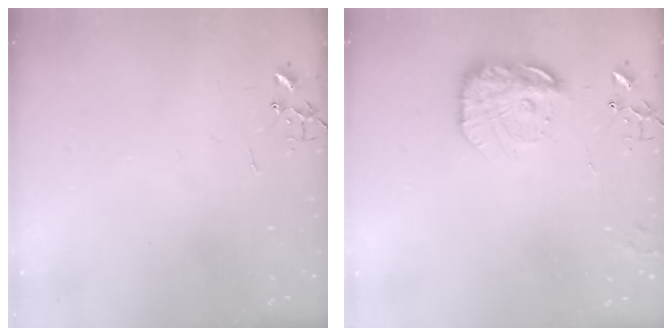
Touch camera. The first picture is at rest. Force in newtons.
{"total": 16.4, "press": 16.3, "slide": 1.3}